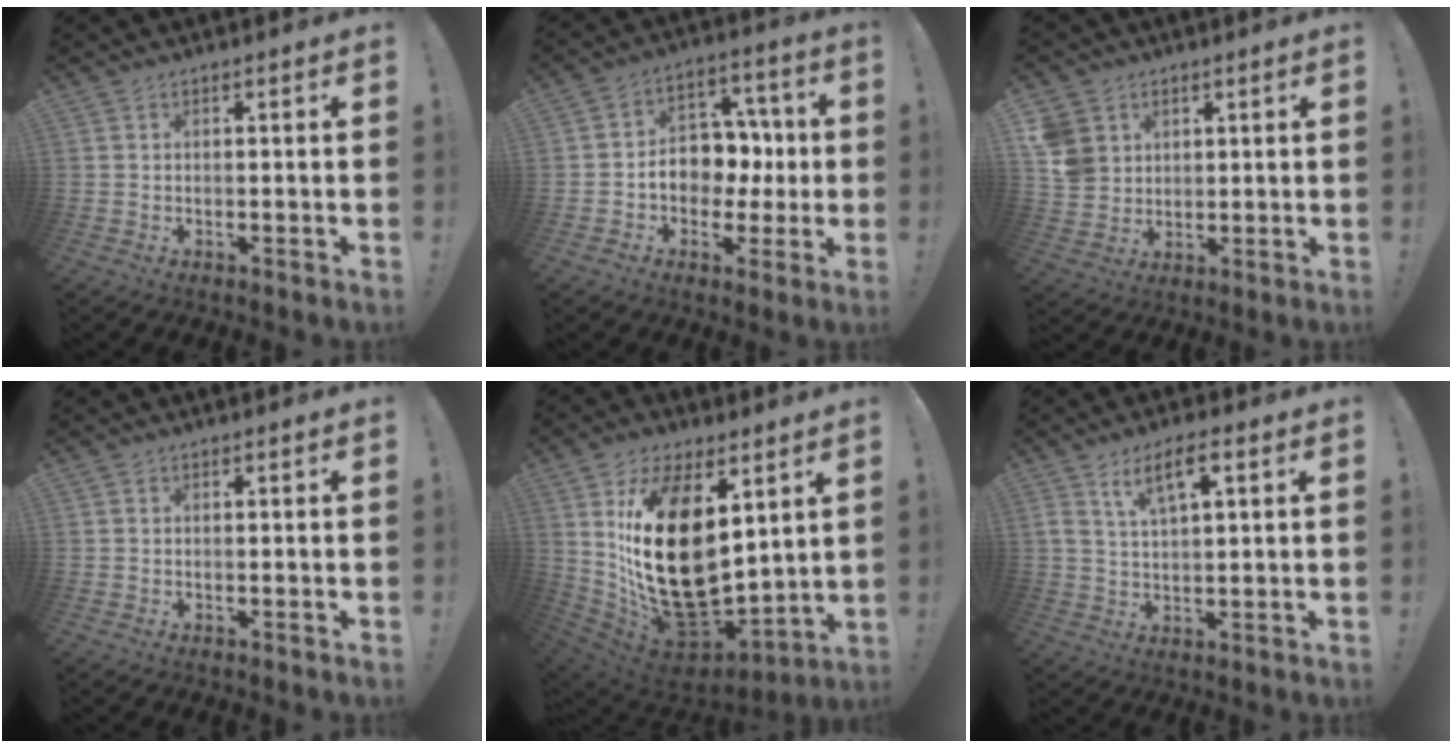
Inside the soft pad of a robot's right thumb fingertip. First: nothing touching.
{"total": 11.1, "force": [-1.4, 9.9, 4.9], "torque": [-0.061, 0.015, -0.011]}
{"total": 7.8, "force": [3.2, 6.8, 2.2], "torque": [-0.046, -0.019, 0.064]}
{"total": 0.0}
{"total": 28.0, "force": [4.2, 16.6, 22.1], "torque": [-0.427, -0.038, 0.093]}
{"total": 7.7, "force": [3.7, 2.6, 6.3], "torque": [-0.114, 0.000, 0.063]}